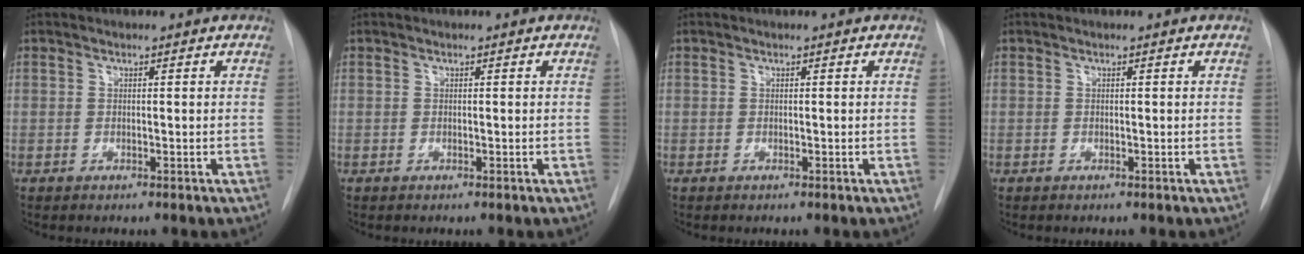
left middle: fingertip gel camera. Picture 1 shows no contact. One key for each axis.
{"total": 0.0}
{"total": 0.0}
{"total": 0.0}